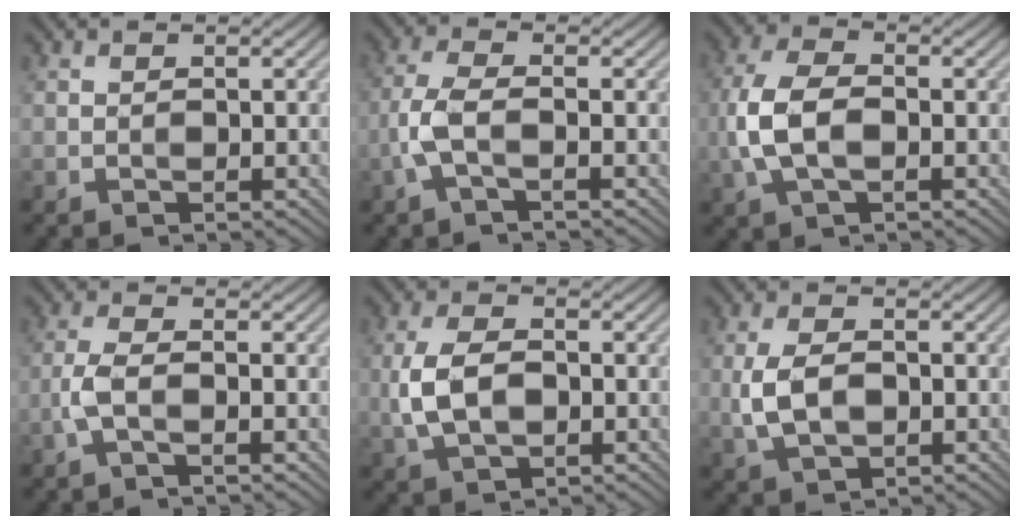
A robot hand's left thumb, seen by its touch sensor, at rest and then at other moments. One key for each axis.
{"total": 4.1, "fx": -1.4, "fy": 1.3, "fz": 3.6, "tx": -0.089, "ty": 0.005, "tz": -0.039}
{"total": 7.0, "fx": -1.1, "fy": 3.8, "fz": 5.8, "tx": -0.146, "ty": 0.004, "tz": -0.026}
{"total": 3.1, "fx": -1.0, "fy": 0.9, "fz": 2.8, "tx": -0.071, "ty": 0.004, "tz": -0.029}
{"total": 6.1, "fx": -0.7, "fy": 3.6, "fz": 4.9, "tx": -0.121, "ty": -0.003, "tz": -0.013}
{"total": 5.1, "fx": -0.6, "fy": 2.9, "fz": 4.1, "tx": -0.100, "ty": -0.005, "tz": -0.010}